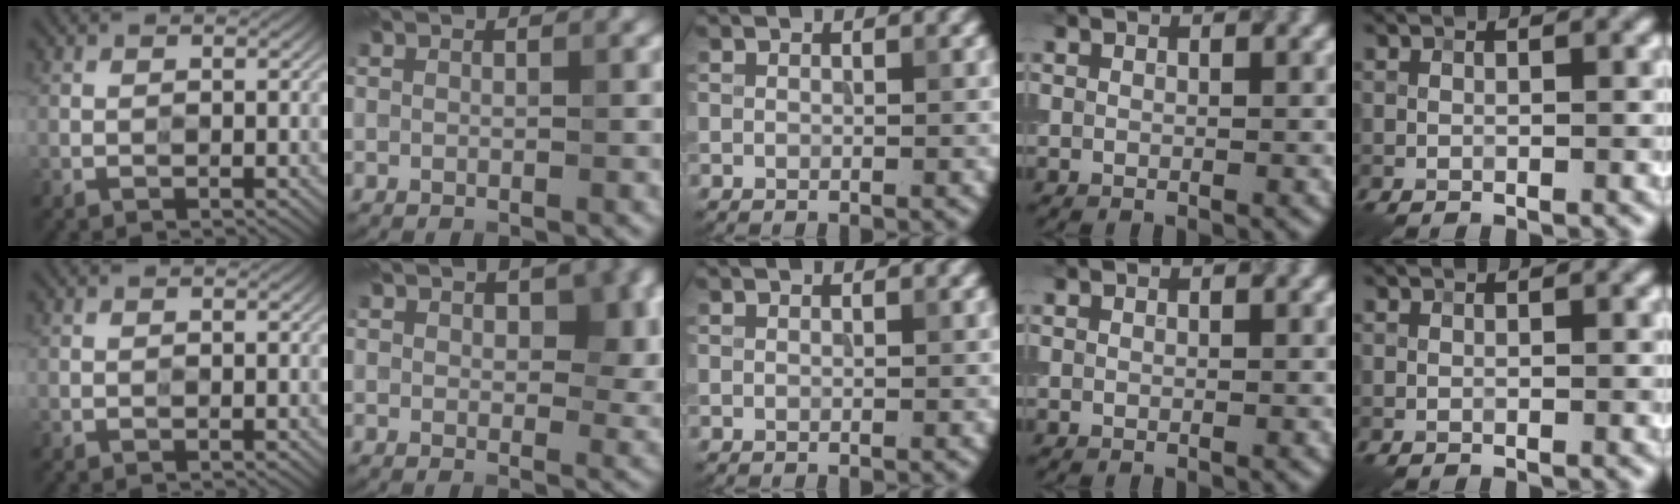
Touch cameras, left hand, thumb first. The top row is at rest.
{"index": {"total": 5.4, "force": [1.4, 3.2, 4.2], "torque": [-0.048, 0.003, 0.021]}}